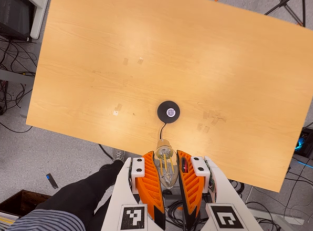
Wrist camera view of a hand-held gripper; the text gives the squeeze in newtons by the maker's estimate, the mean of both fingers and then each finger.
{"total": 21.6, "left": 27.1, "right": 16.1}